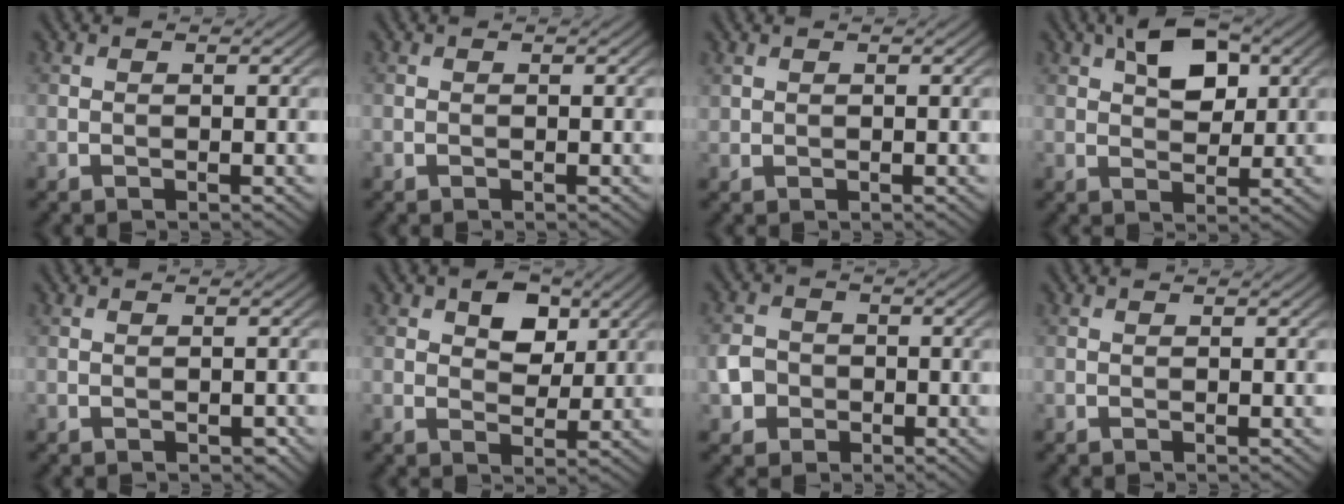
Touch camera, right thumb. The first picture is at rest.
{"total": 0.0}
{"total": 0.7, "force": [0.5, 0.4, 0.1], "torque": [-0.005, -0.001, 0.015]}
{"total": 6.2, "force": [2.6, 3.5, 4.5], "torque": [-0.075, 0.004, 0.037]}
{"total": 0.6, "force": [-0.4, 0.4, 0.4], "torque": [-0.005, -0.002, -0.005]}
{"total": 5.0, "force": [2.1, 3.3, 3.1], "torque": [-0.047, 0.000, 0.027]}
{"total": 3.8, "force": [-1.3, 3.3, 1.4], "torque": [-0.033, -0.002, -0.032]}
{"total": 0.0}